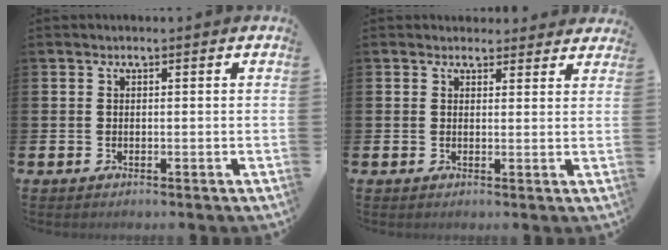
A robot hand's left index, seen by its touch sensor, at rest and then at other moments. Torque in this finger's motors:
{"motor_torque": [0.74, -1.40, -0.03, 0.00]}